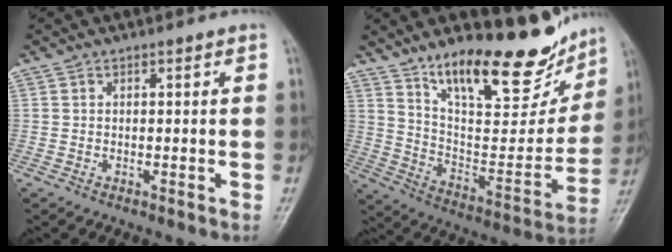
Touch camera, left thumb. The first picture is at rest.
{"total": 23.5, "force": [16.8, 8.1, 14.3], "torque": [-0.161, -0.086, 0.272]}